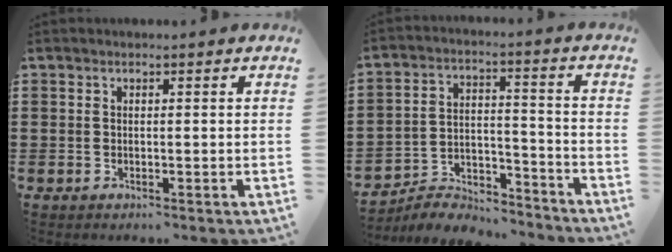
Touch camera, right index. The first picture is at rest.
{"total": 5.8, "force": [-5.6, 1.4, 0.5], "torque": [-0.015, 0.013, -0.114]}